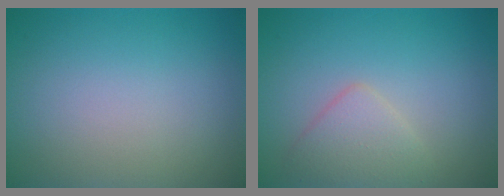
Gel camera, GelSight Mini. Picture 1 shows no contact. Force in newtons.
{"total": 2.4, "press": 2.4, "slide": 0.1}